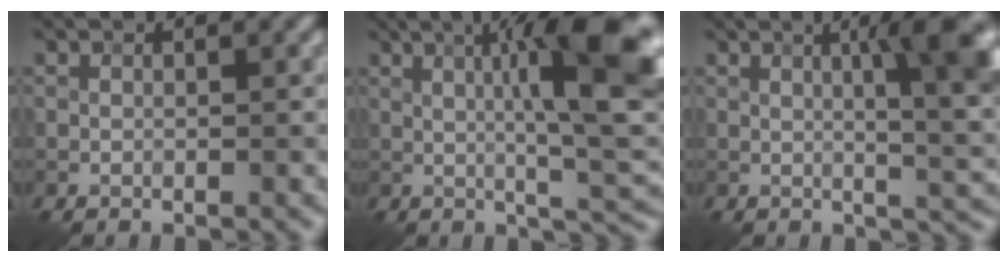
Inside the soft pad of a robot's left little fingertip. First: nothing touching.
{"total": 13.0, "force": [2.3, 2.9, 12.4], "torque": [-0.142, 0.016, 0.029]}
{"total": 6.8, "force": [1.4, 1.3, 6.6], "torque": [-0.082, 0.010, 0.022]}